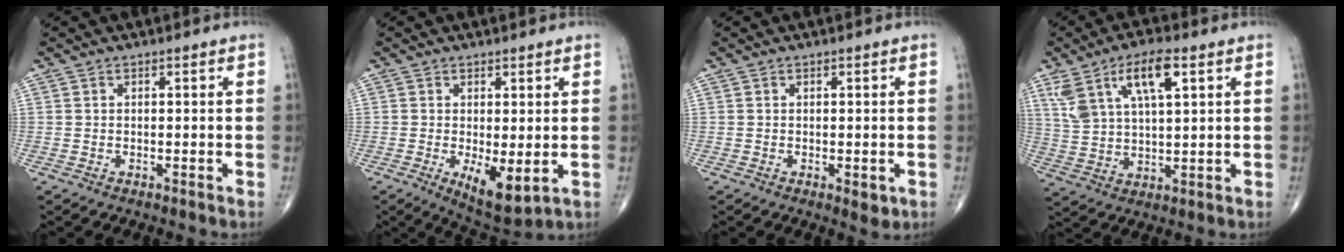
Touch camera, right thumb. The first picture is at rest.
{"total": 7.5, "force": [-1.3, 2.9, 6.8], "torque": [-0.098, -0.023, -0.012]}
{"total": 2.2, "force": [-0.6, 1.0, 1.8], "torque": [-0.016, -0.004, -0.005]}
{"total": 11.4, "force": [5.4, 4.1, 9.1], "torque": [-0.173, -0.007, 0.107]}